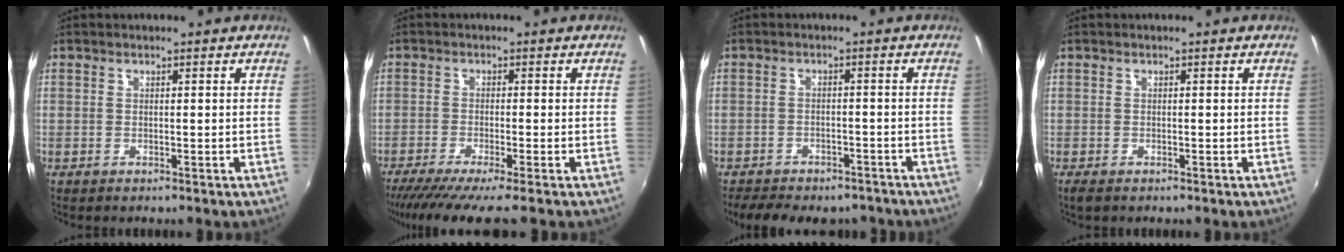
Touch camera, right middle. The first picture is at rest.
{"total": 7.7, "force": [-6.1, -0.9, 4.6], "torque": [-0.099, -0.035, -0.106]}
{"total": 14.1, "force": [-11.5, 5.4, 6.0], "torque": [-0.130, -0.018, -0.156]}
{"total": 1.8, "force": [-1.3, 0.8, 1.1], "torque": [-0.023, -0.009, -0.020]}